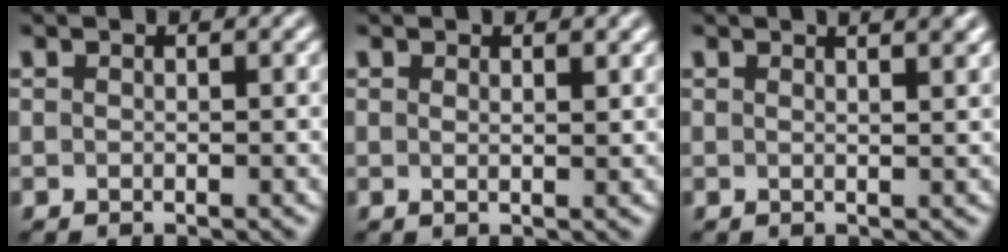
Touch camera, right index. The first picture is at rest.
{"total": 1.1, "force": [0.5, -0.8, 0.5], "torque": [-0.001, -0.010, 0.014]}
{"total": 2.4, "force": [1.4, -0.3, 2.0], "torque": [-0.018, -0.001, 0.023]}